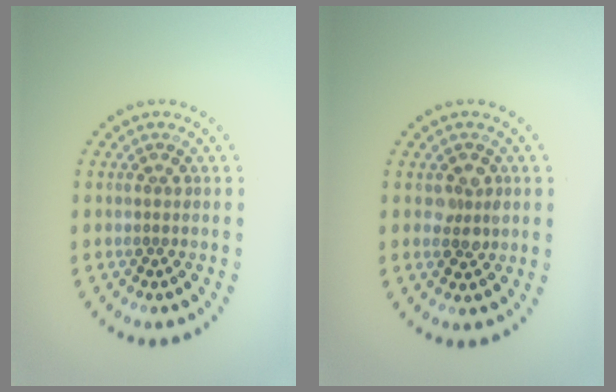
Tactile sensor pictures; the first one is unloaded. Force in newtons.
{"total": 2.1, "press": 2.0, "slide": 0.3}